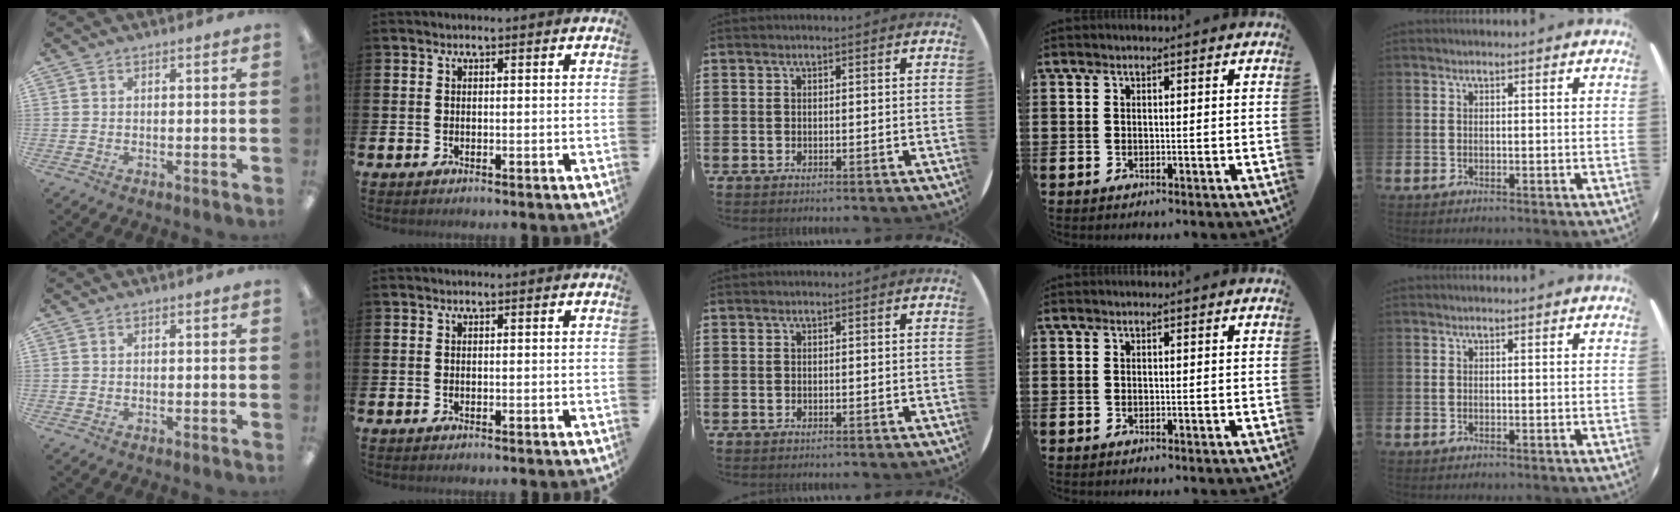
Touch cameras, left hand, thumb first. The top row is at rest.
{}